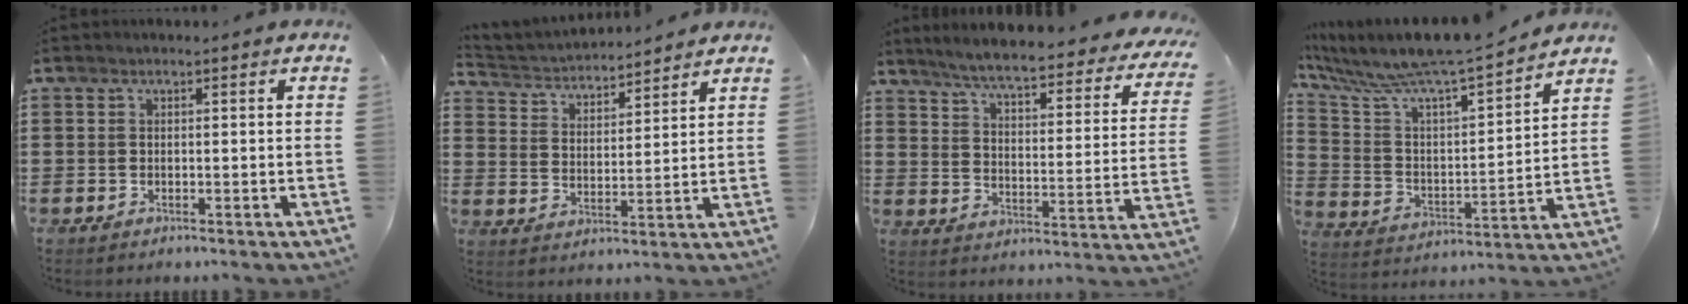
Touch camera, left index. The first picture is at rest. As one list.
[{"total": 3.7, "force": [3.6, 0.6, 0.0], "torque": [-0.022, -0.022, 0.060]}, {"total": 5.8, "force": [5.2, -0.2, 2.6], "torque": [-0.074, -0.040, 0.083]}, {"total": 8.5, "force": [7.8, 0.0, 3.3], "torque": [-0.101, -0.066, 0.125]}]